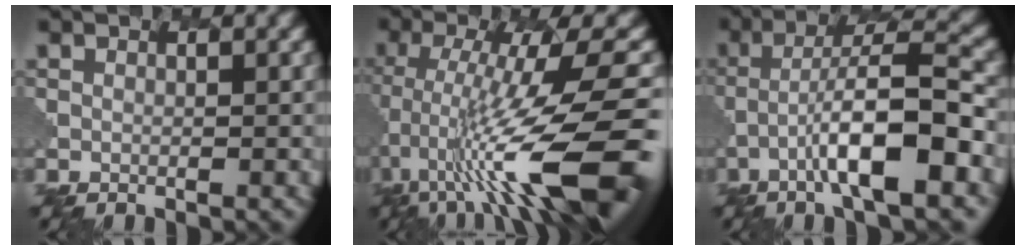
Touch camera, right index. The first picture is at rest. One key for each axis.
{"total": 13.7, "fx": -4.5, "fy": 3.0, "fz": 12.6, "tx": -0.219, "ty": 0.001, "tz": -0.063}
{"total": 8.2, "fx": -3.0, "fy": 1.5, "fz": 7.5, "tx": -0.119, "ty": 0.019, "tz": -0.055}